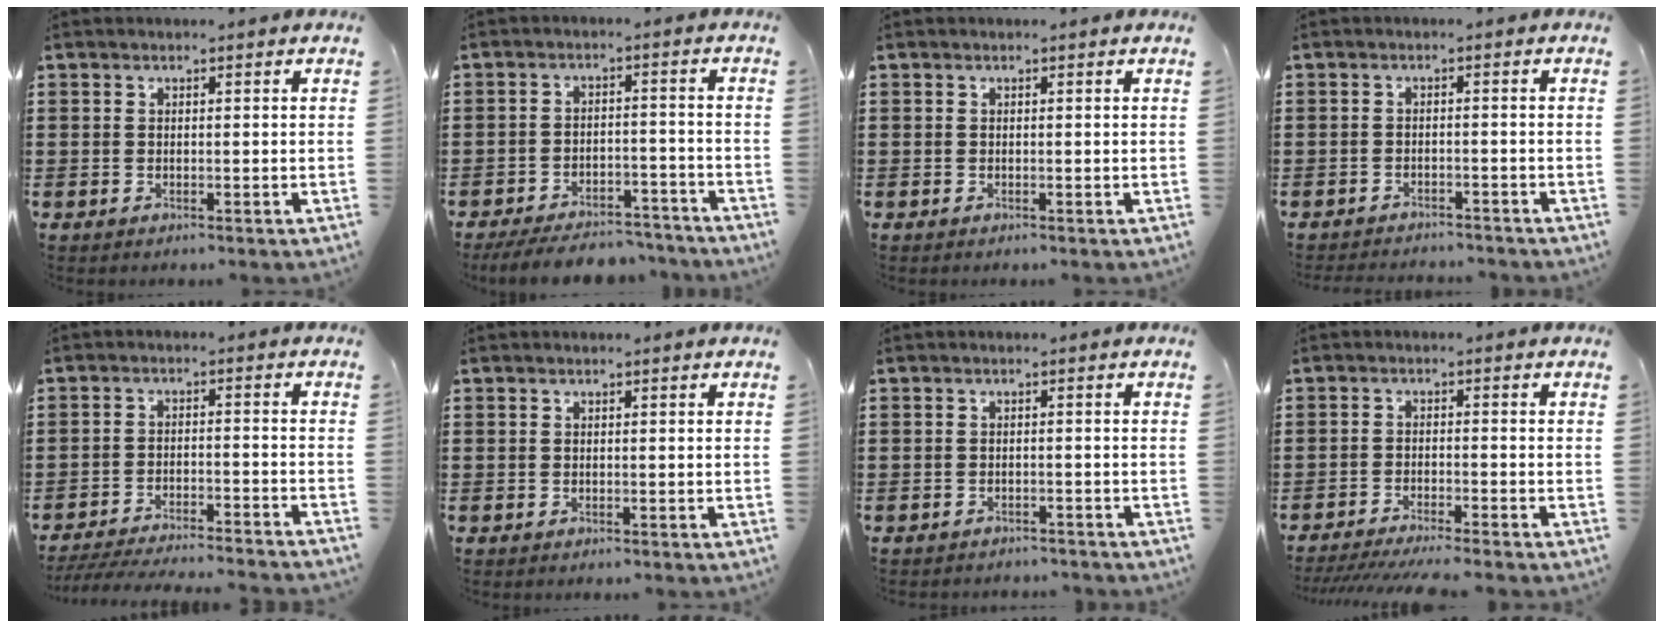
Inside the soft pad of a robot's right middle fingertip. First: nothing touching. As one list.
[{"total": 5.8, "force": [-5.6, 1.0, 1.4], "torque": [-0.023, 0.011, -0.109]}, {"total": 0.0}, {"total": 2.0, "force": [-2.0, 0.2, -0.1], "torque": [-0.006, 0.000, -0.043]}, {"total": 4.8, "force": [-4.7, -0.2, 1.1], "torque": [-0.026, -0.008, -0.095]}, {"total": 0.0}, {"total": 1.3, "force": [-1.3, 0.2, -0.1], "torque": [-0.005, 0.001, -0.028]}, {"total": 3.6, "force": [-3.4, -0.2, 1.2], "torque": [-0.027, -0.012, -0.069]}]